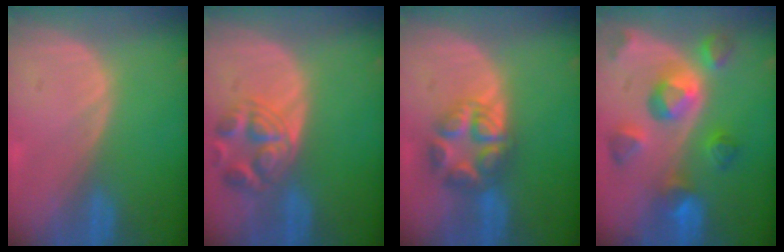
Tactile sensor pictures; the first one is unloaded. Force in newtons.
{"total": 6.0, "press": 6.0, "slide": 0.4}
{"total": 6.5, "press": 6.5, "slide": 0.1}
{"total": 9.7, "press": 8.8, "slide": 4.1}